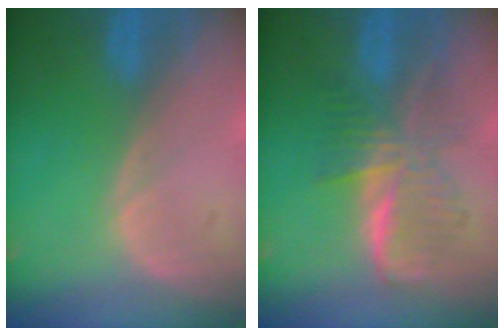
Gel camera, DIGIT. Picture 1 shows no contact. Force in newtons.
{"total": 7.1, "press": 7.1, "slide": 0.2}